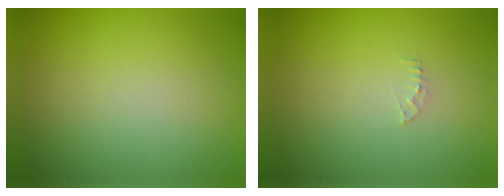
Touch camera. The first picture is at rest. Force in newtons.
{"total": 0.7, "press": 0.7, "slide": 0.1}